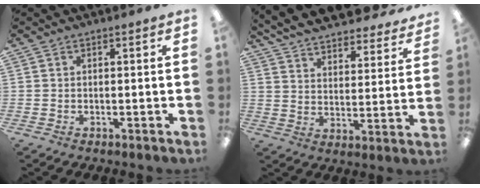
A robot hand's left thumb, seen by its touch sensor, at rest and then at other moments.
{"total": 8.1, "force": [7.8, 1.2, 1.6], "torque": [-0.042, -0.071, 0.136]}